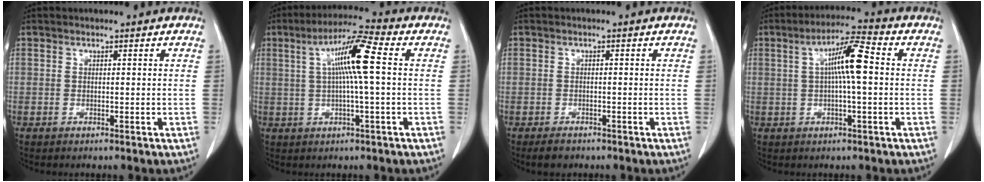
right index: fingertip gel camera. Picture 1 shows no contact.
{"total": 9.1, "force": [1.5, 0.0, 9.0], "torque": [-0.167, 0.017, 0.022]}
{"total": 2.1, "force": [-1.6, 1.2, 0.8], "torque": [-0.019, -0.001, -0.019]}
{"total": 7.9, "force": [0.8, 0.6, 7.8], "torque": [-0.141, 0.017, 0.009]}